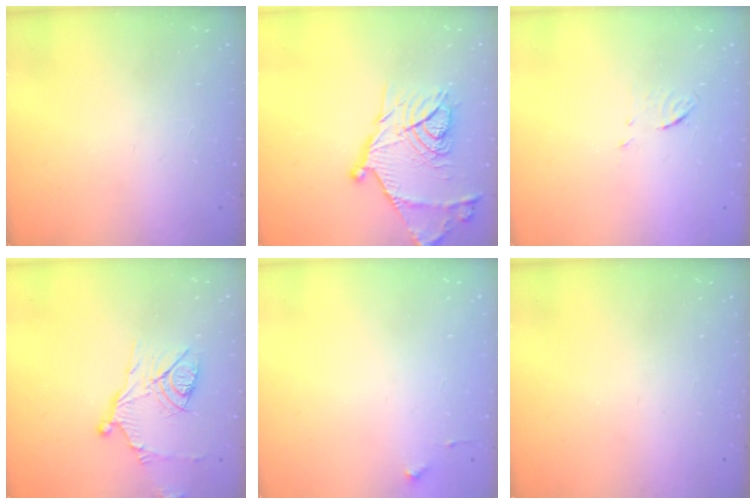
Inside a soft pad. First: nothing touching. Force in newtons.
{"total": 19.6, "press": 19.6, "slide": 0.6}
{"total": 3.9, "press": 3.6, "slide": 1.4}
{"total": 12.8, "press": 12.8, "slide": 0.8}
{"total": 2.7, "press": 2.6, "slide": 0.4}
{"total": 0.0}